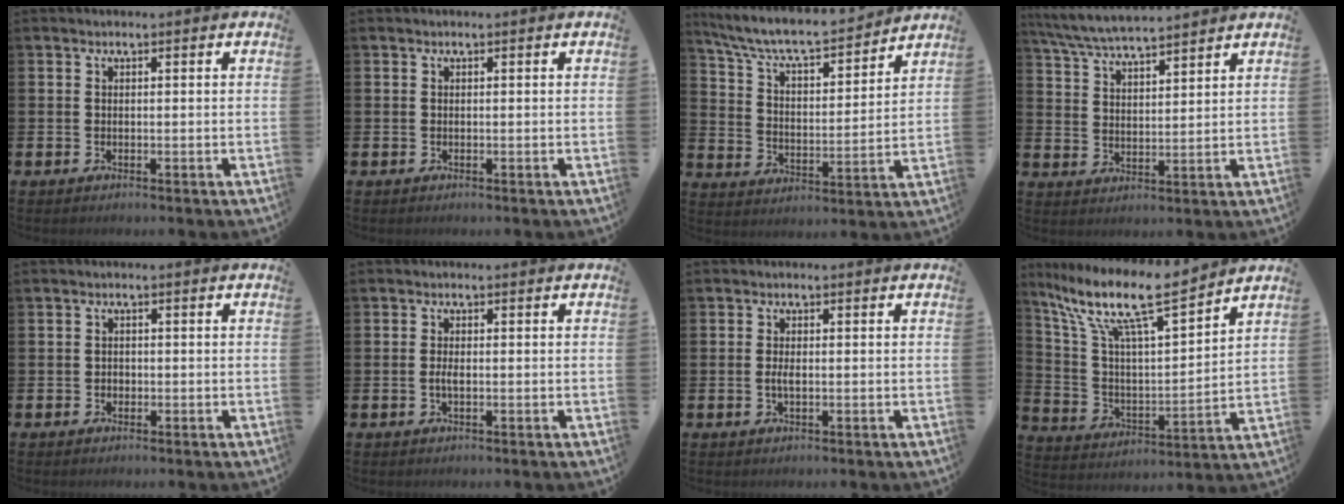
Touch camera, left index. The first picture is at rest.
{"total": 0.0}
{"total": 7.9, "force": [7.3, 1.5, 2.5], "torque": [-0.084, -0.055, 0.123]}
{"total": 6.1, "force": [5.9, 0.4, 1.2], "torque": [-0.046, -0.031, 0.106]}
{"total": 0.9, "force": [-0.4, 0.8, 0.2], "torque": [-0.002, 0.005, -0.010]}
{"total": 1.3, "force": [-0.4, 0.5, 1.2], "torque": [-0.019, 0.000, -0.009]}
{"total": 1.5, "force": [-0.3, 0.6, 1.4], "torque": [-0.024, 0.001, -0.008]}
{"total": 12.2, "force": [9.7, 2.1, 7.2], "torque": [-0.165, -0.060, 0.161]}